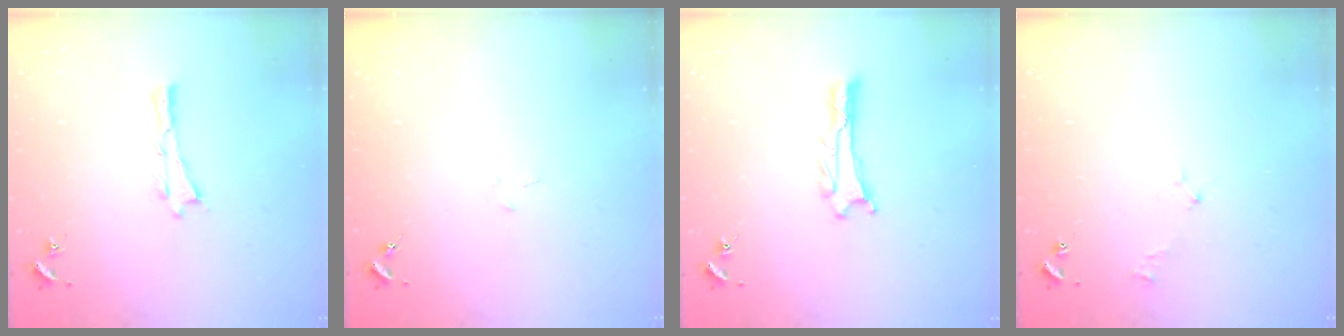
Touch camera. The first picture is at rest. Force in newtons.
{"total": 1.0, "press": 1.0, "slide": 0.1}
{"total": 1.0, "press": 1.0, "slide": 0.1}
{"total": 1.6, "press": 1.5, "slide": 0.3}